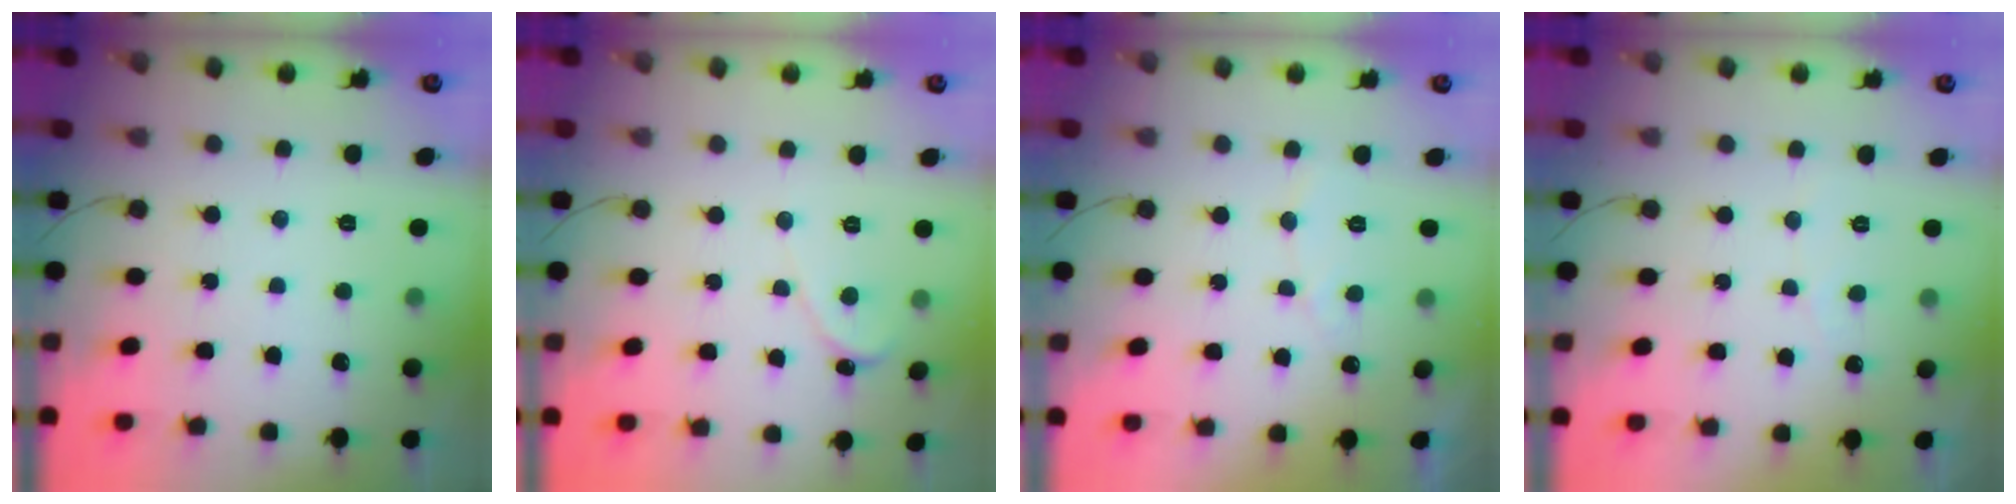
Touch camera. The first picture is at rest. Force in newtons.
{"total": 0.6, "press": 0.6, "slide": 0.1}
{"total": 5.0, "press": 4.9, "slide": 0.4}
{"total": 2.6, "press": 2.6, "slide": 0.2}